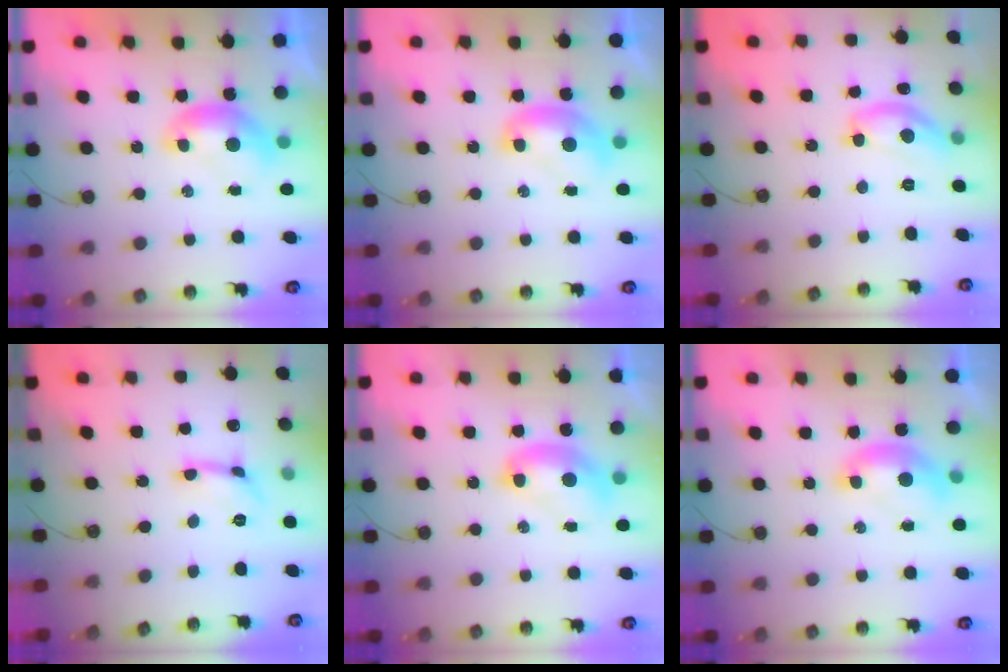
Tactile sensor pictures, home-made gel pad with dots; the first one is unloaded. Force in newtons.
{"total": 1.5, "press": 1.5, "slide": 0.1}
{"total": 8.4, "press": 8.4, "slide": 0.6}
{"total": 2.0, "press": 2.0, "slide": 0.3}
{"total": 2.9, "press": 2.9, "slide": 0.1}
{"total": 1.9, "press": 1.7, "slide": 0.6}